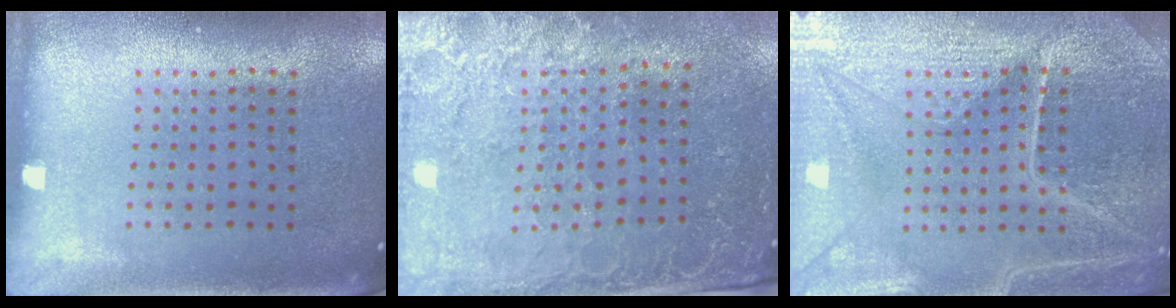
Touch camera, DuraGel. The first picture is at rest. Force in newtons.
{"total": 2.9, "press": 2.8, "slide": 0.8}
{"total": 5.3, "press": 4.9, "slide": 1.9}